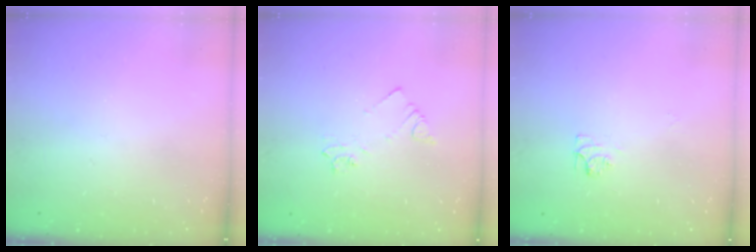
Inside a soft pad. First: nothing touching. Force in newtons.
{"total": 2.5, "press": 2.4, "slide": 0.4}
{"total": 6.2, "press": 6.2, "slide": 0.7}